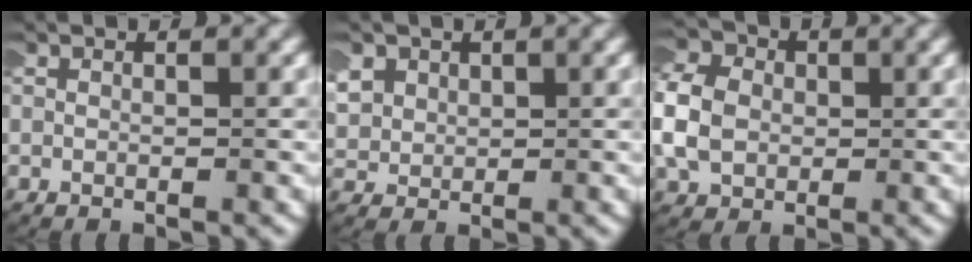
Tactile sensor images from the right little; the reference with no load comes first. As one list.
[{"total": 2.7, "force": [1.0, 2.2, 1.2], "torque": [-0.049, -0.006, 0.024]}, {"total": 4.9, "force": [0.1, 4.1, 2.7], "torque": [-0.081, 0.003, -0.002]}]